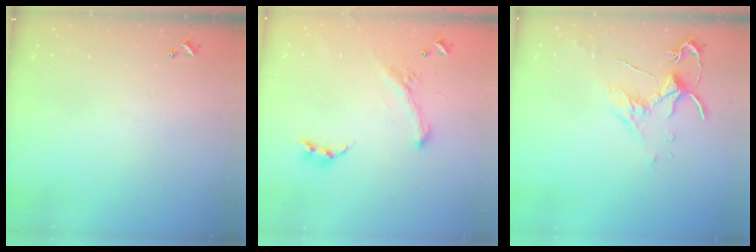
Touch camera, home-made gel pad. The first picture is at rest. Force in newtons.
{"total": 1.7, "press": 1.1, "slide": 1.2}
{"total": 3.4, "press": 3.4, "slide": 0.7}